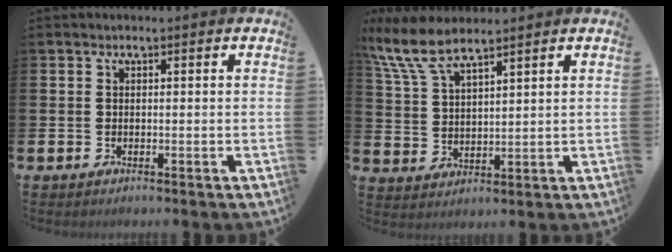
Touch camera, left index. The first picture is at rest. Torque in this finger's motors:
{"motor_torque": [0.05, -0.06, 0.80, 0.21]}